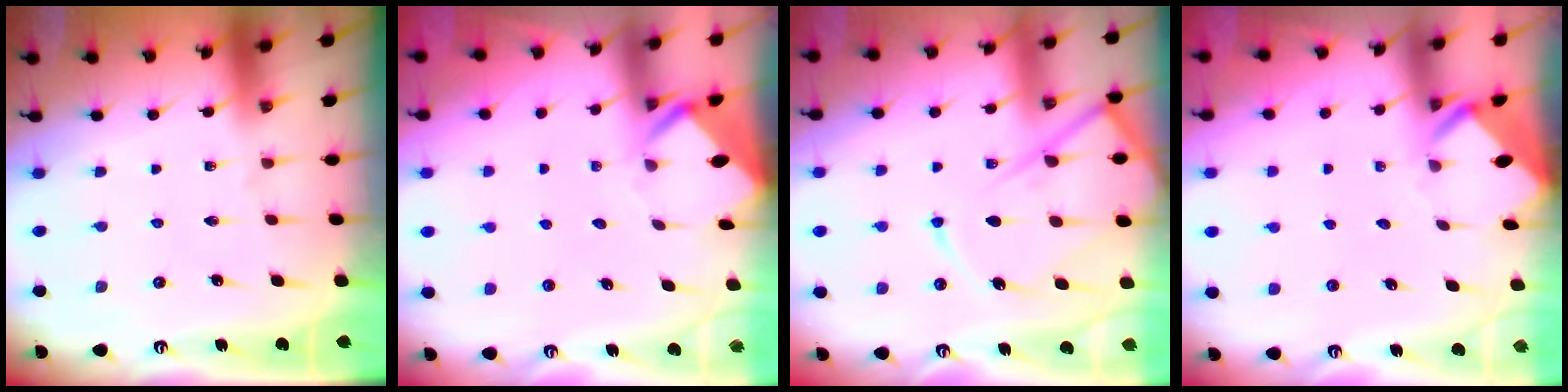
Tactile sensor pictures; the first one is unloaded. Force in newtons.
{"total": 4.0, "press": 3.9, "slide": 0.3}
{"total": 13.6, "press": 13.5, "slide": 1.2}
{"total": 3.3, "press": 3.3, "slide": 0.3}